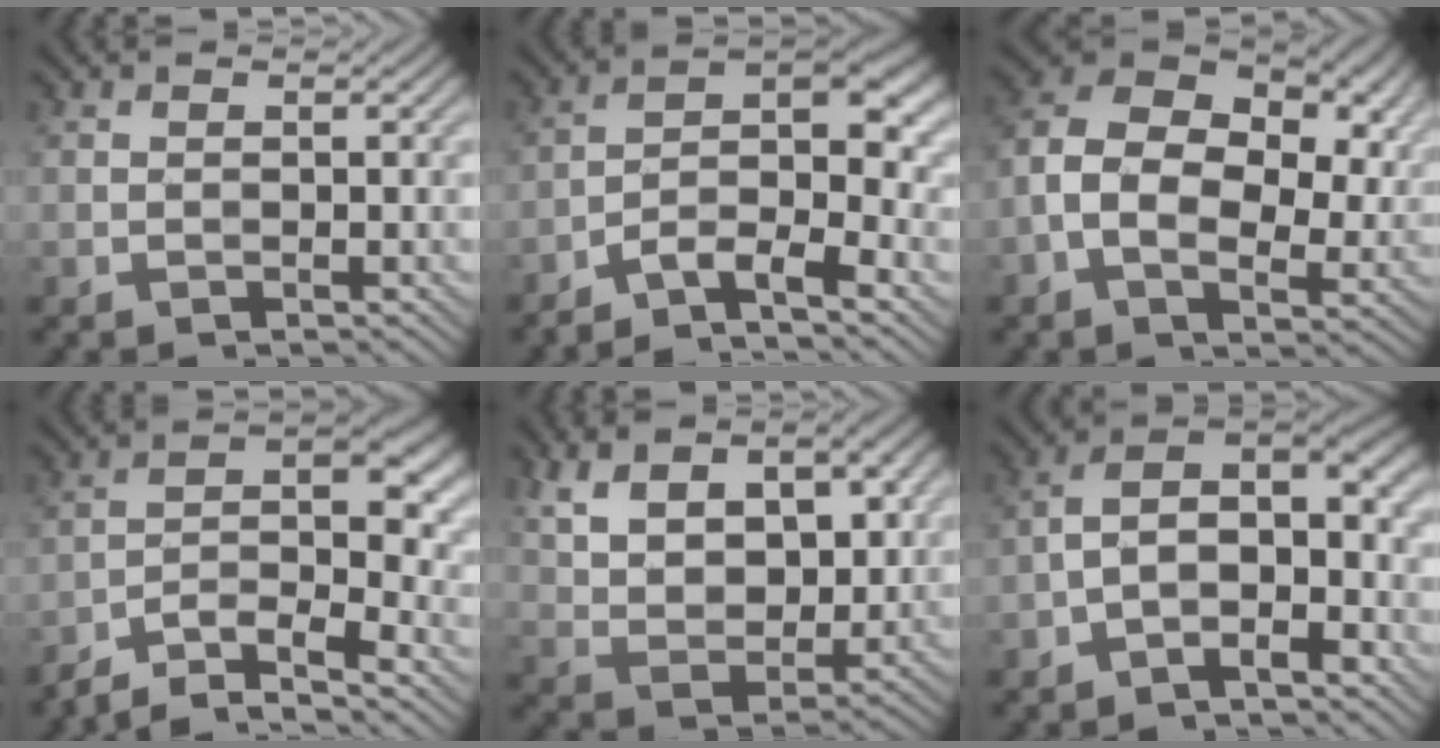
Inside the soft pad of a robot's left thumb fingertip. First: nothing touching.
{"total": 8.5, "force": [-5.6, 2.3, 6.0], "torque": [-0.086, 0.008, -0.109]}
{"total": 14.3, "force": [1.0, 9.9, 10.3], "torque": [-0.201, -0.007, 0.017]}
{"total": 9.1, "force": [-6.1, 3.0, 6.0], "torque": [-0.082, -0.002, -0.121]}
{"total": 12.1, "force": [4.6, 7.0, 8.8], "torque": [-0.174, -0.004, 0.087]}
{"total": 8.0, "force": [-3.1, 3.7, 6.4], "torque": [-0.104, 0.010, -0.064]}